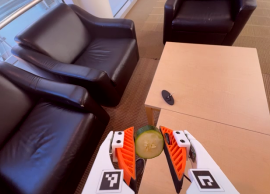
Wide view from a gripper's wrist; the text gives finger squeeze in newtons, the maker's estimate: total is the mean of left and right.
{"total": 11.9, "left": 10.9, "right": 12.8}